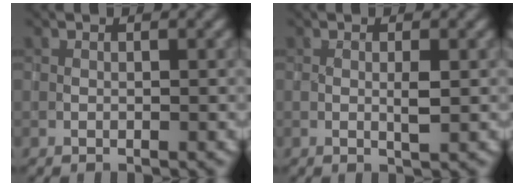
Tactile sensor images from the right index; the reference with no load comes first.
{"total": 1.4, "force": [0.1, 0.3, 1.4], "torque": [-0.027, -0.003, 0.001]}